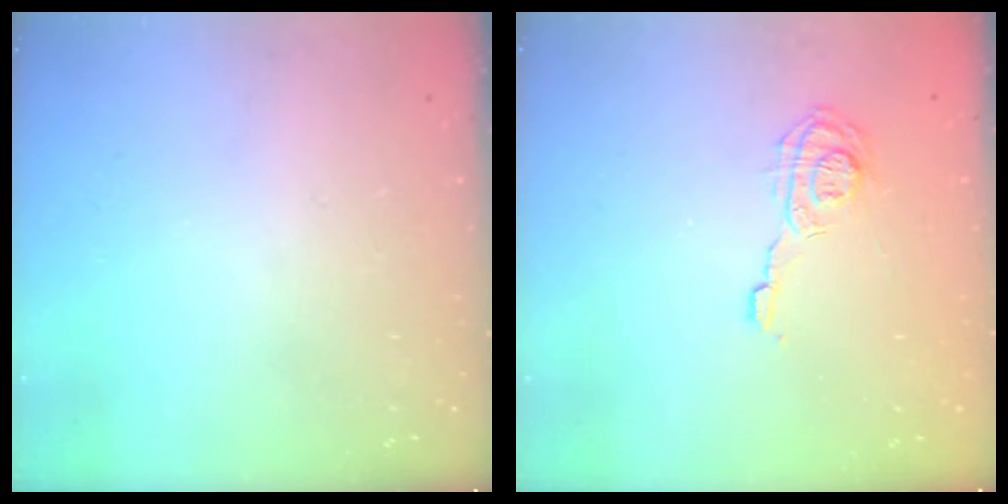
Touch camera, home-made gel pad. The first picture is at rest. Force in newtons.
{"total": 9.6, "press": 9.5, "slide": 1.2}